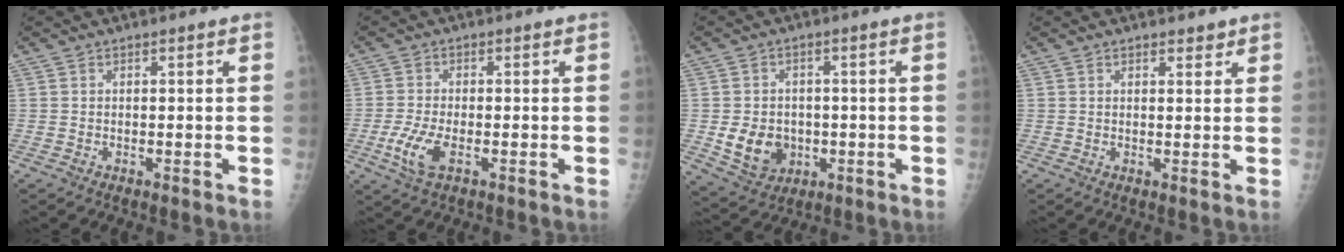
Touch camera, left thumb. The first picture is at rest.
{"total": 5.8, "force": [-2.0, 2.5, 4.8], "torque": [-0.113, -0.002, -0.036]}
{"total": 8.5, "force": [-1.3, 7.0, 4.6], "torque": [-0.050, -0.001, -0.008]}
{"total": 1.8, "force": [1.4, 0.9, 0.6], "torque": [0.003, -0.009, 0.017]}